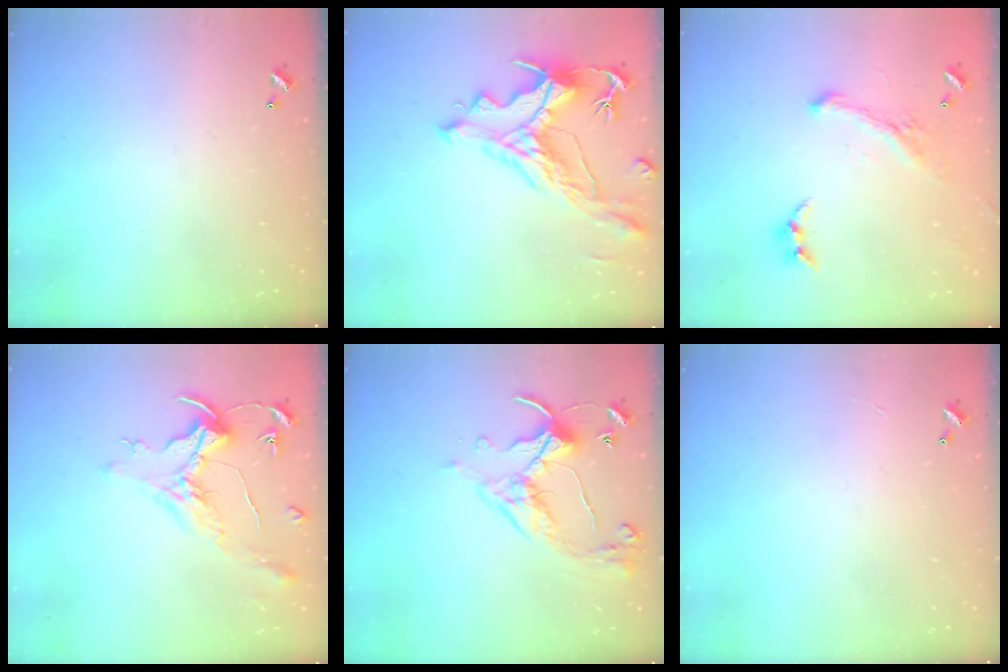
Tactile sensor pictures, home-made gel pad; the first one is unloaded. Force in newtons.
{"total": 7.8, "press": 7.6, "slide": 1.8}
{"total": 1.7, "press": 1.0, "slide": 1.3}
{"total": 1.6, "press": 1.4, "slide": 0.7}
{"total": 6.1, "press": 6.1, "slide": 0.5}
{"total": 1.3, "press": 1.2, "slide": 0.5}